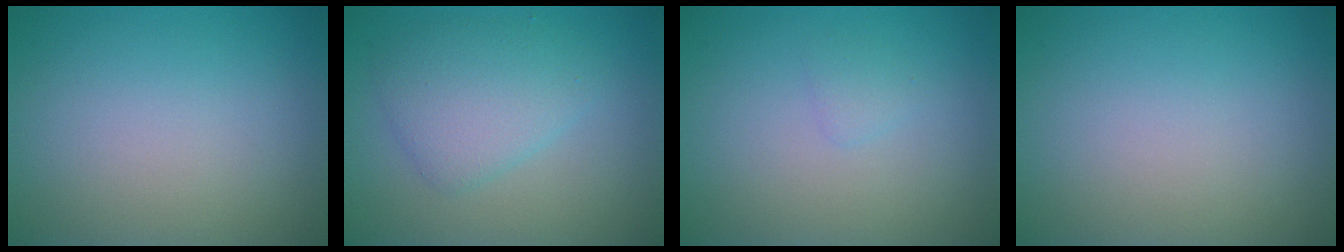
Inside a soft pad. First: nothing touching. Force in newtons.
{"total": 3.8, "press": 3.8, "slide": 0.1}
{"total": 0.8, "press": 0.8, "slide": 0.0}
{"total": 0.0}